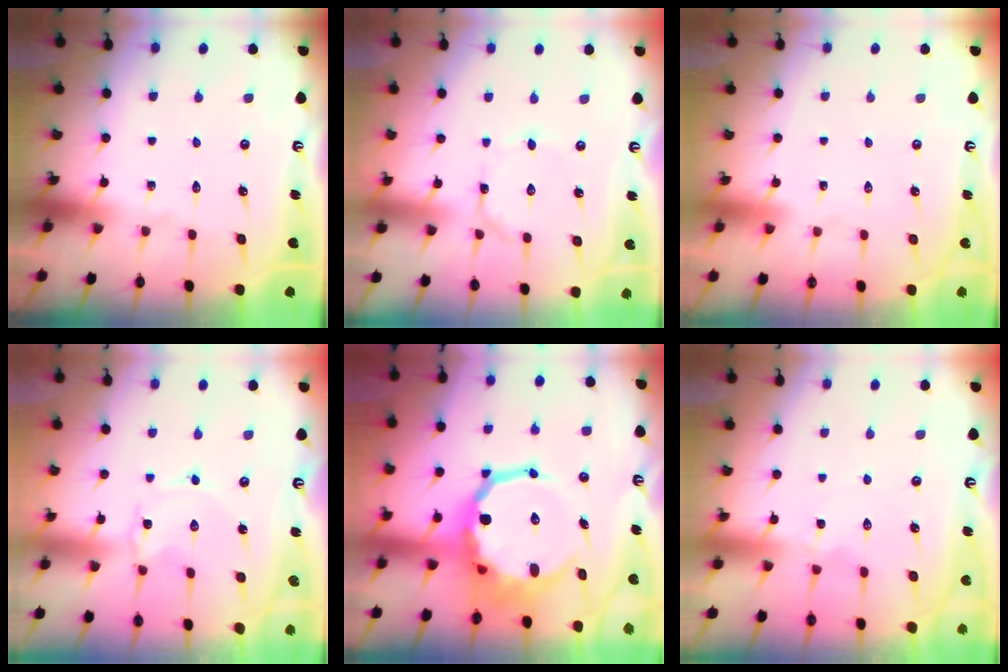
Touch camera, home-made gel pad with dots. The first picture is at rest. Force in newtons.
{"total": 1.5, "press": 1.5, "slide": 0.1}
{"total": 1.5, "press": 1.5, "slide": 0.1}
{"total": 0.7, "press": 0.7, "slide": 0.1}
{"total": 15.0, "press": 14.5, "slide": 3.6}
{"total": 2.3, "press": 2.2, "slide": 0.5}